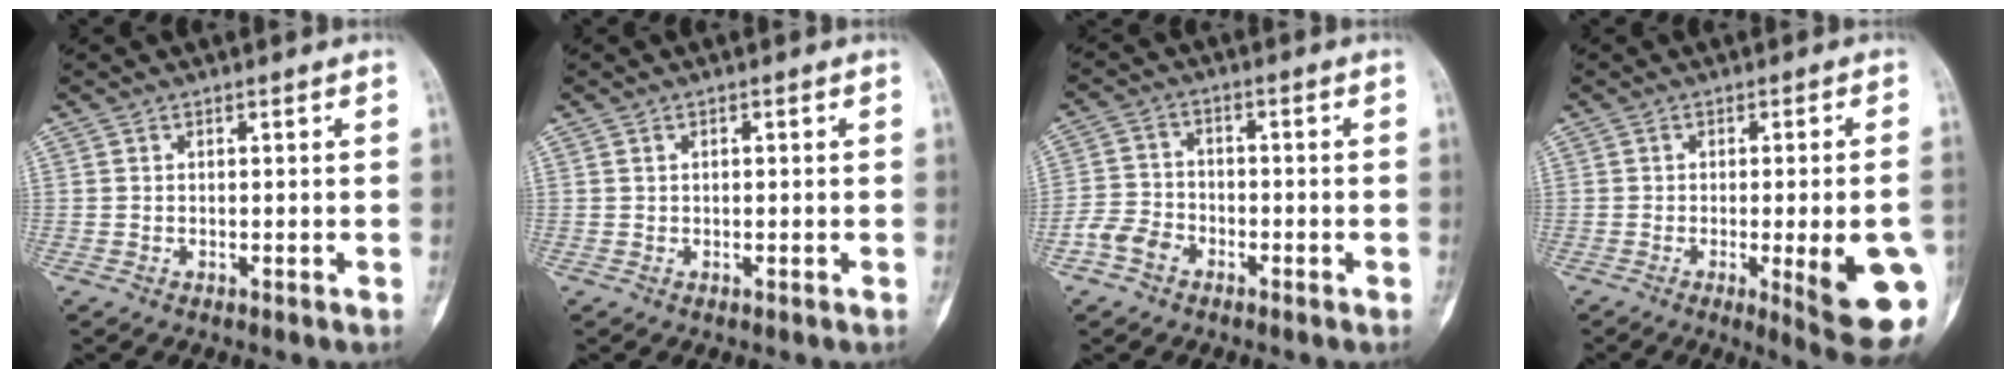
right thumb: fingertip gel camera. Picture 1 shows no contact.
{"total": 0.0}
{"total": 5.5, "force": [-3.0, 4.0, 2.2], "torque": [-0.034, 0.024, -0.060]}
{"total": 15.1, "force": [-3.7, 3.4, 14.2], "torque": [-0.143, -0.004, -0.030]}